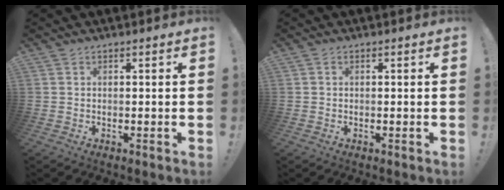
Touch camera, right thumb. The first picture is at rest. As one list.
[{"total": 0.0}]